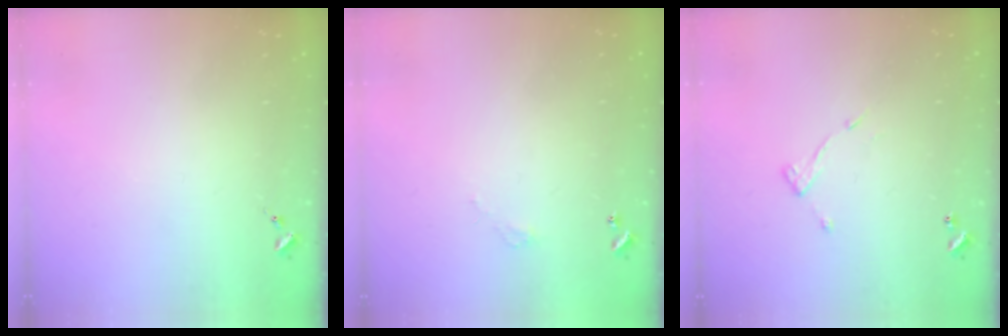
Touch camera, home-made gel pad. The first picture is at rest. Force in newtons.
{"total": 2.7, "press": 2.7, "slide": 0.2}
{"total": 7.2, "press": 7.2, "slide": 0.5}